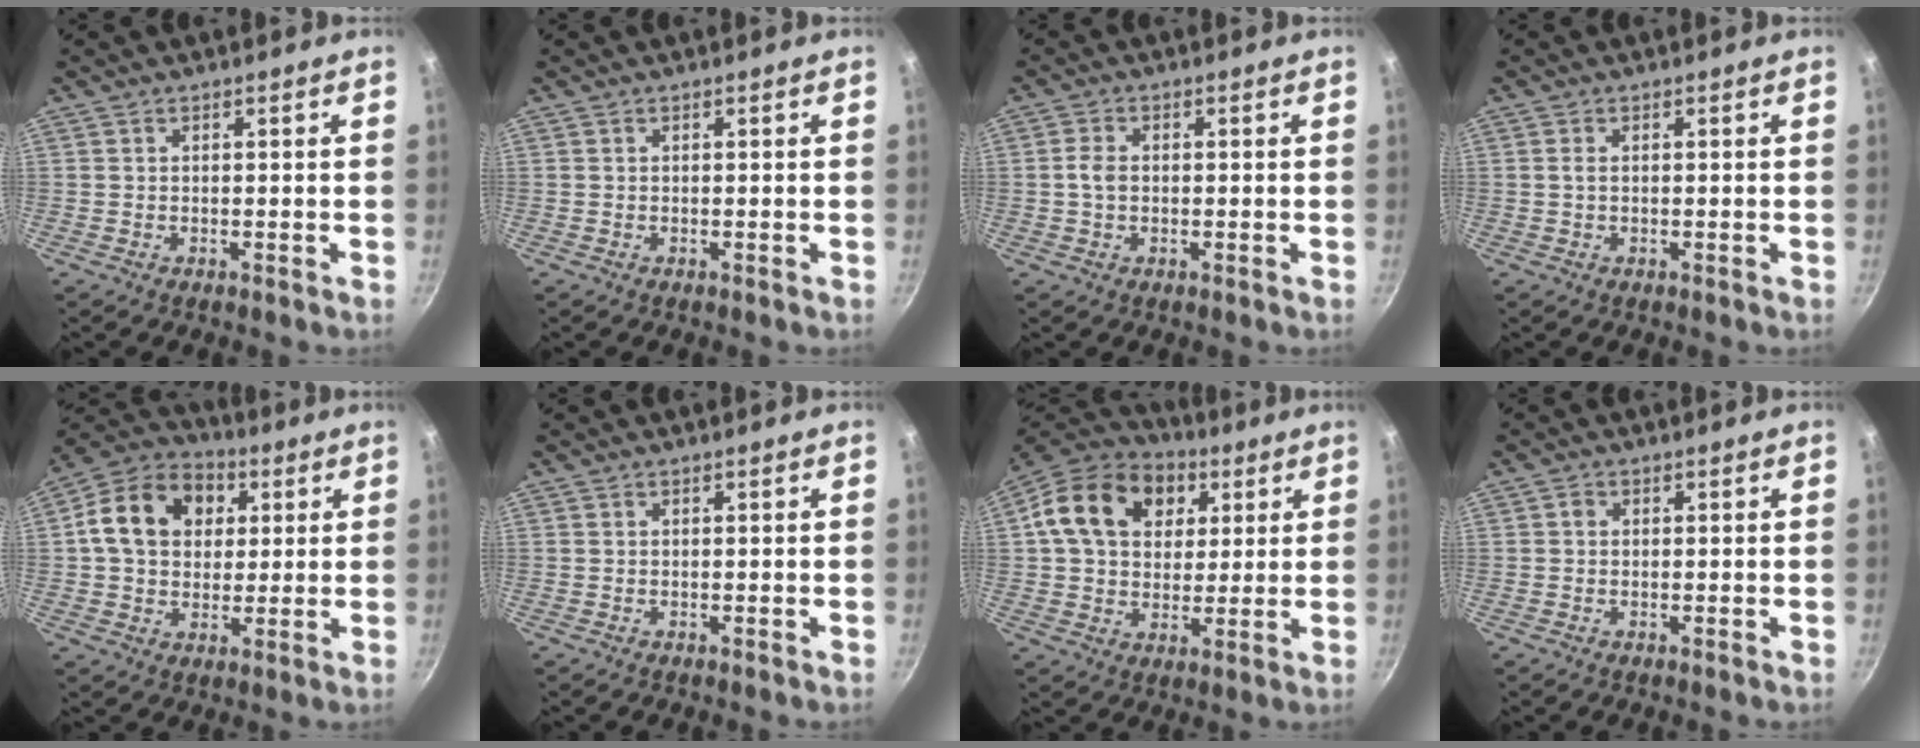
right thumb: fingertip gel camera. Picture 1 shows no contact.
{"total": 0.0}
{"total": 3.0, "force": [-0.1, 2.1, 2.1], "torque": [-0.041, 0.008, -0.006]}
{"total": 0.9, "force": [0.1, 0.5, 0.8], "torque": [-0.017, 0.002, 0.000]}
{"total": 15.6, "force": [3.5, 12.1, 9.2], "torque": [-0.140, 0.020, 0.043]}
{"total": 0.0}
{"total": 19.1, "force": [5.6, 14.4, 11.2], "torque": [-0.182, 0.014, 0.083]}
{"total": 1.0, "force": [0.1, 0.8, 0.4], "torque": [-0.006, 0.006, 0.000]}